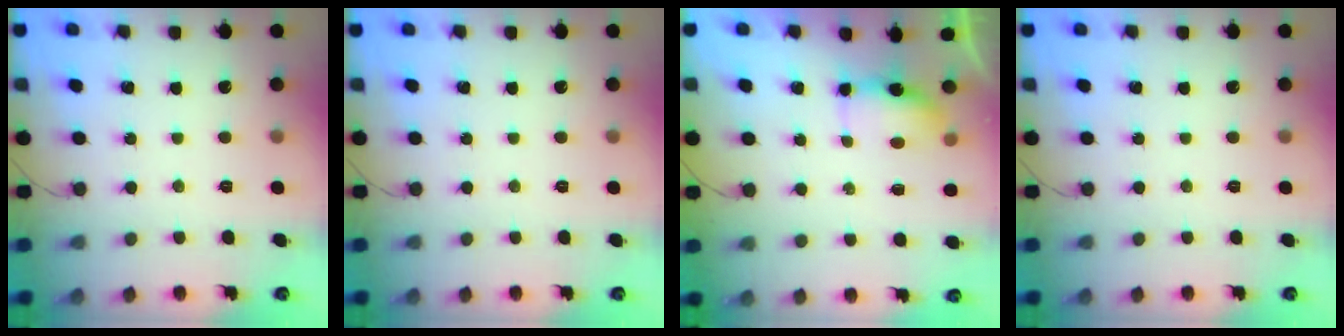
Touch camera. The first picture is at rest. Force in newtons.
{"total": 0.0}
{"total": 5.2, "press": 5.2, "slide": 0.9}
{"total": 0.0}